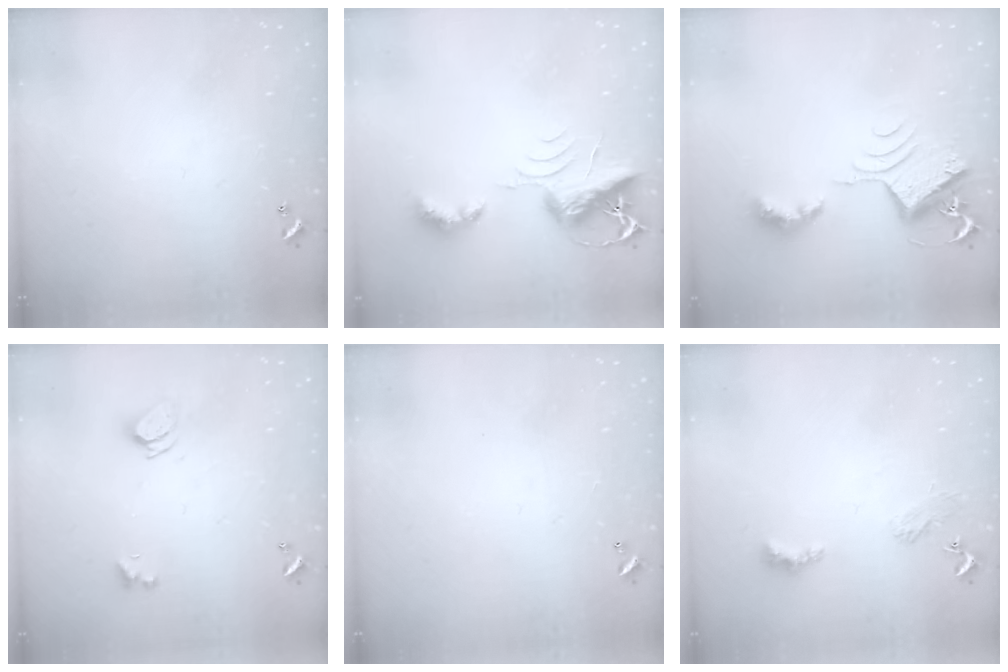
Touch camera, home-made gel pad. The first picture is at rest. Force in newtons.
{"total": 7.1, "press": 7.0, "slide": 0.7}
{"total": 8.1, "press": 8.1, "slide": 0.1}
{"total": 3.6, "press": 3.6, "slide": 0.4}
{"total": 2.8, "press": 2.8, "slide": 0.1}
{"total": 2.4, "press": 2.3, "slide": 0.5}